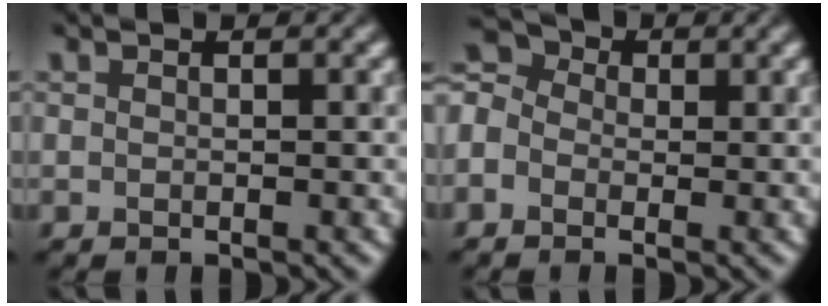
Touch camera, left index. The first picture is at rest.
{"total": 4.5, "force": [-0.4, 3.7, 2.6], "torque": [-0.067, 0.021, -0.015]}